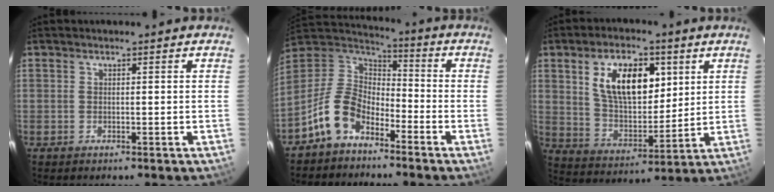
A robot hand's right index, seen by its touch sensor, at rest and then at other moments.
{"total": 11.7, "force": [-6.8, 7.1, 6.3], "torque": [-0.144, 0.024, -0.137]}
{"total": 15.0, "force": [5.6, 7.9, 11.4], "torque": [-0.200, 0.011, 0.108]}